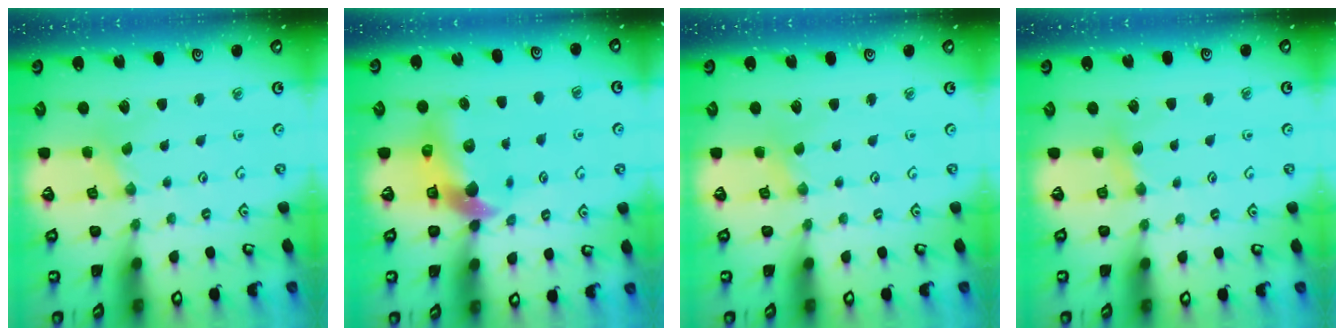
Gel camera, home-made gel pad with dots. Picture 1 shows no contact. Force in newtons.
{"total": 9.9, "press": 9.8, "slide": 1.3}
{"total": 0.5, "press": 0.5, "slide": 0.1}
{"total": 4.6, "press": 4.5, "slide": 0.8}